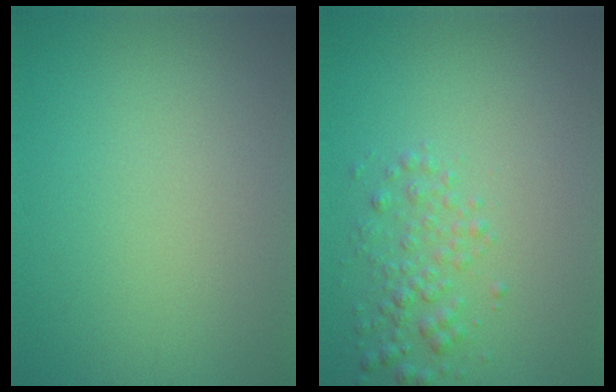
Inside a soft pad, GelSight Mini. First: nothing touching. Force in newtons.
{"total": 2.3, "press": 2.3, "slide": 0.0}